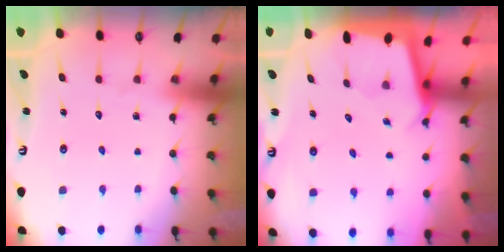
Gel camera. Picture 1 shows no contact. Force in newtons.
{"total": 2.3, "press": 2.3, "slide": 0.2}